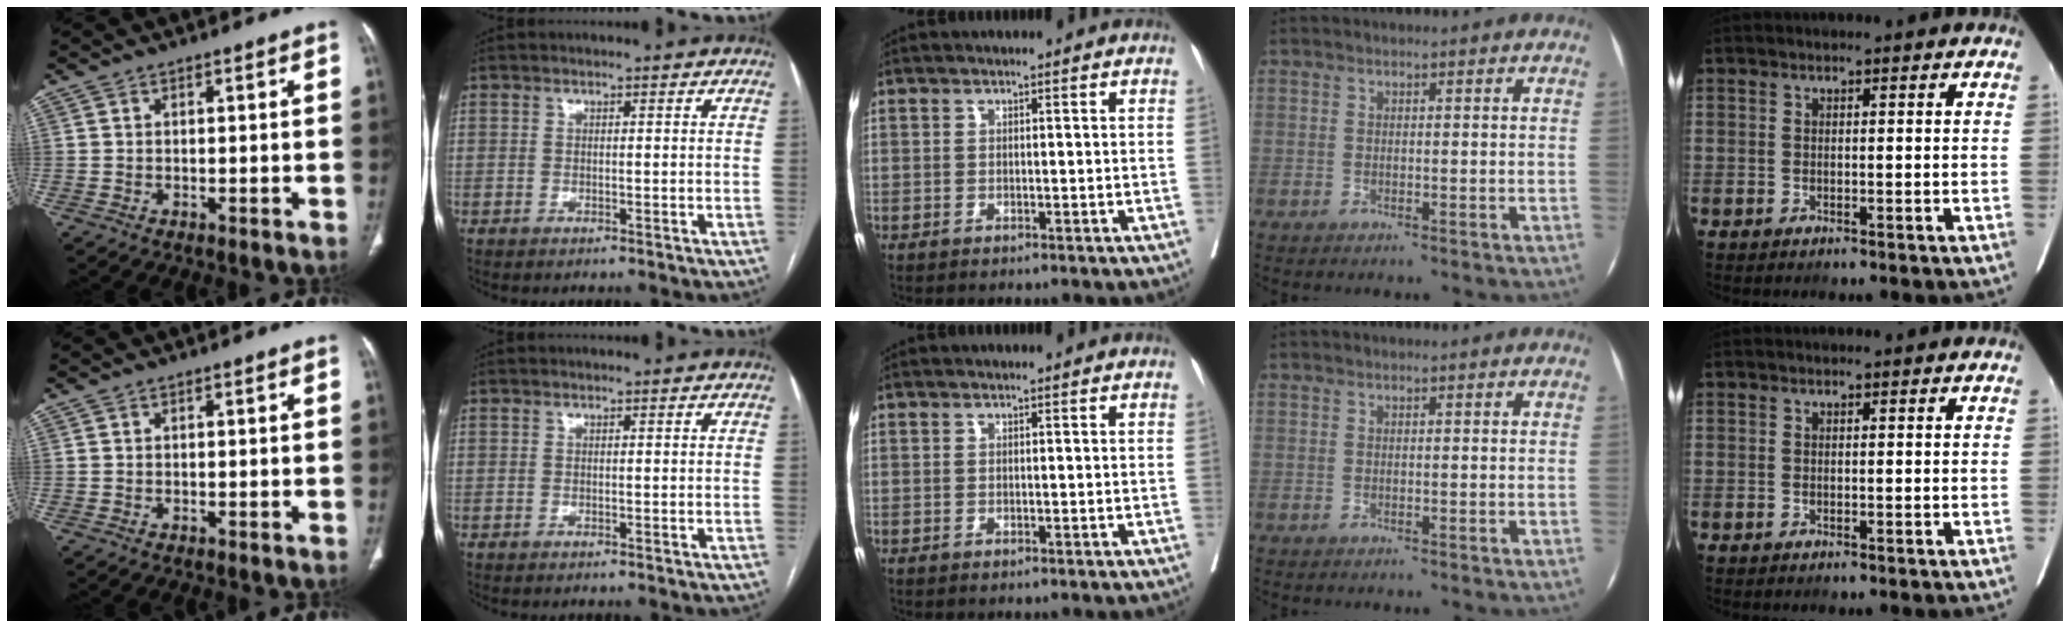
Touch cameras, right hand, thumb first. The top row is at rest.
{}